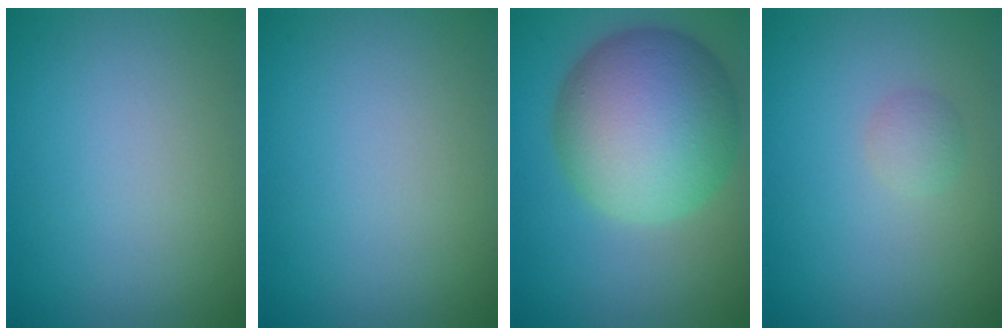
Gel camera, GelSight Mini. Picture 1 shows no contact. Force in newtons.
{"total": 0.0}
{"total": 11.7, "press": 11.7, "slide": 0.3}
{"total": 1.2, "press": 1.2, "slide": 0.1}